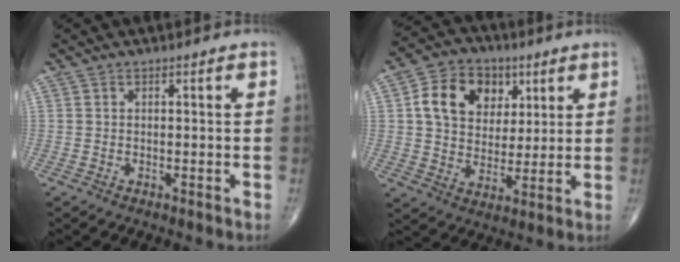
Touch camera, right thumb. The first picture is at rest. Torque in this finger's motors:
{"motor_torque": [-0.07, 0.19, 0.15, 0.15, 0.33]}